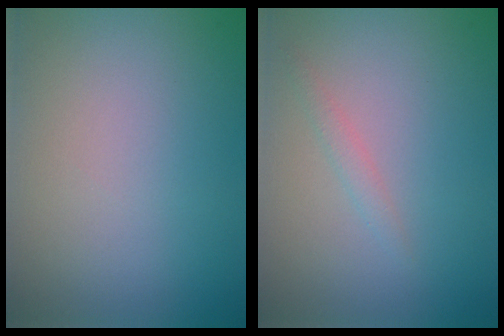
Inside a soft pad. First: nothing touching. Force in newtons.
{"total": 1.0, "press": 1.0, "slide": 0.0}